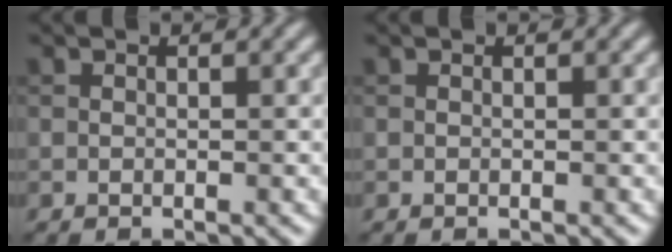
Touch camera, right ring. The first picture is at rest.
{"total": 0.0}